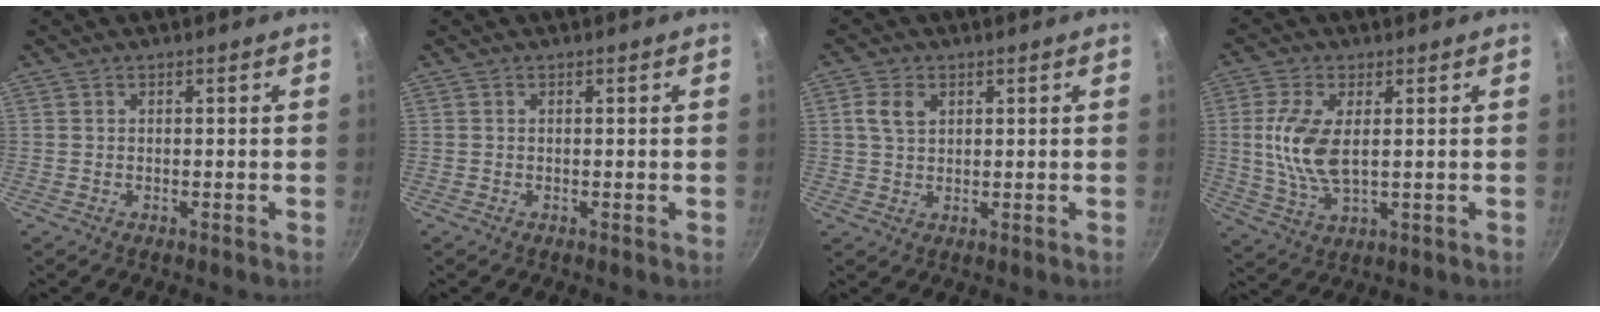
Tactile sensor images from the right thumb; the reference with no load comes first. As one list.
[{"total": 0.0}, {"total": 4.1, "force": [1.4, 2.9, 2.6], "torque": [-0.039, 0.002, 0.026]}, {"total": 9.9, "force": [1.2, 4.7, 8.6], "torque": [-0.177, -0.005, 0.026]}]